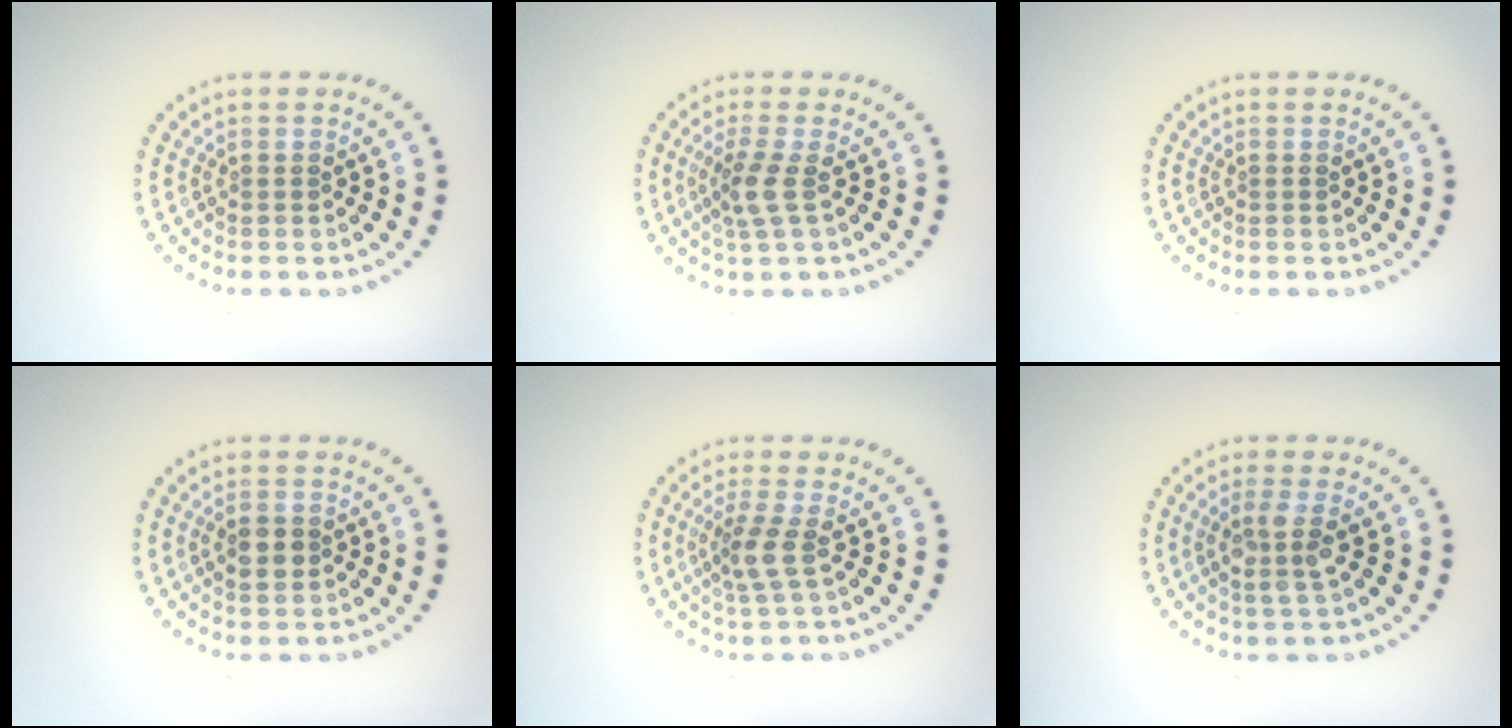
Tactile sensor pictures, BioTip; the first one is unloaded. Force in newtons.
{"total": 2.3, "press": 1.7, "slide": 1.5}
{"total": 0.0}
{"total": 2.1, "press": 2.1, "slide": 0.0}
{"total": 2.4, "press": 1.9, "slide": 1.5}
{"total": 2.6, "press": 2.2, "slide": 1.3}